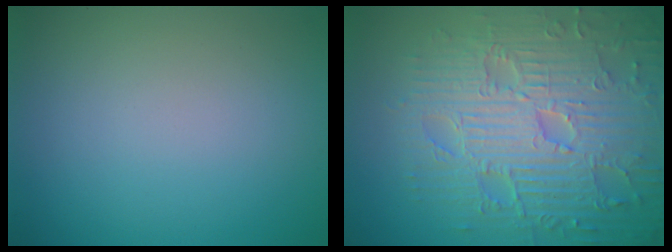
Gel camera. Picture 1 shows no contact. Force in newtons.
{"total": 9.4, "press": 6.9, "slide": 6.5}